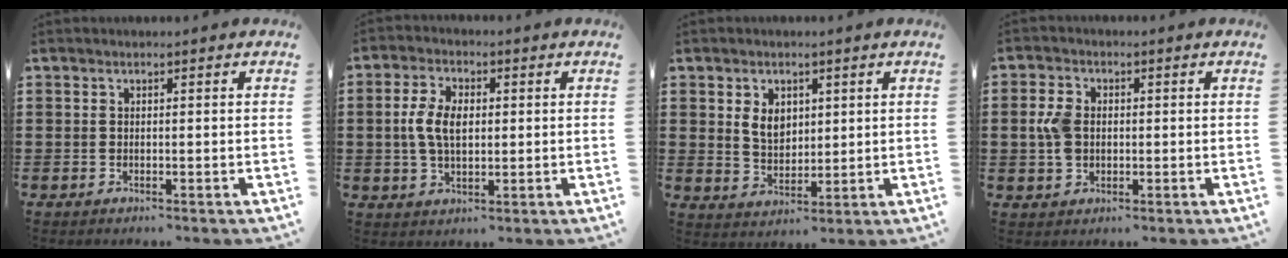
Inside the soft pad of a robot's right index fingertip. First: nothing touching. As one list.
[{"total": 5.8, "force": [0.0, 3.2, 4.7], "torque": [-0.117, 0.003, -0.008]}, {"total": 4.4, "force": [1.4, 3.2, 2.7], "torque": [-0.057, 0.006, 0.023]}, {"total": 4.5, "force": [0.1, 3.4, 3.0], "torque": [-0.087, 0.005, -0.006]}]